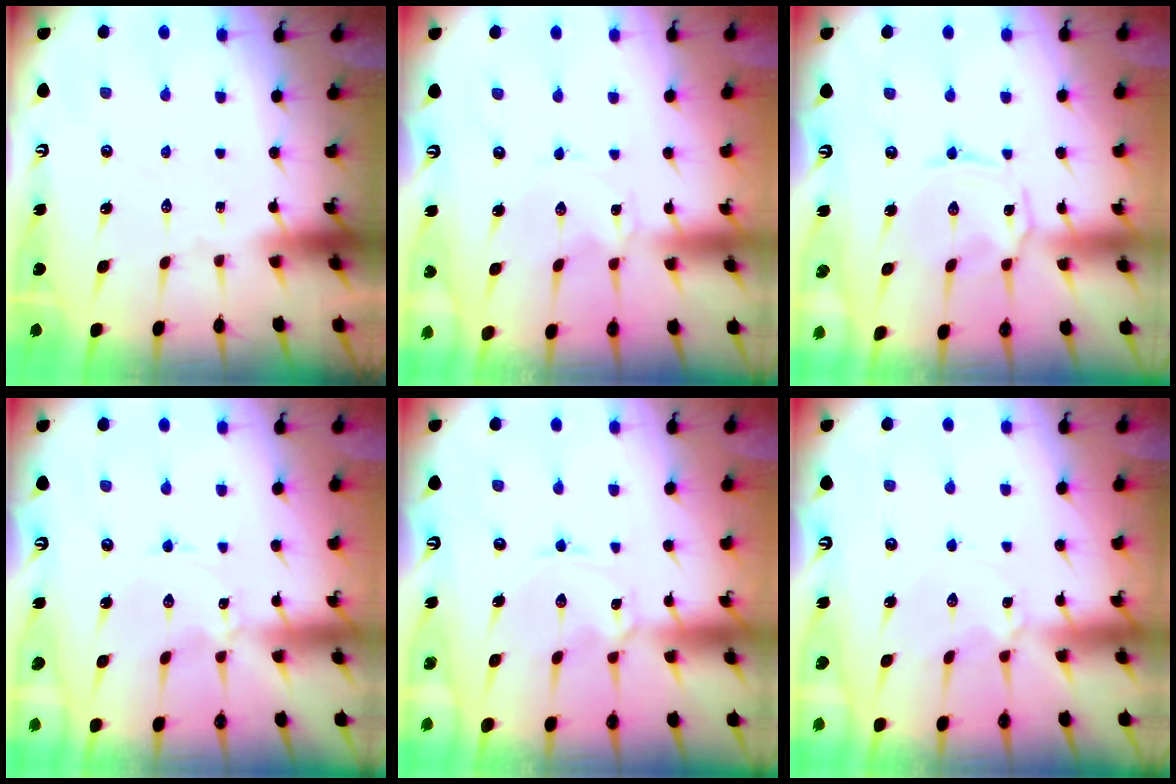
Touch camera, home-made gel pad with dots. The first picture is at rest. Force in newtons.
{"total": 0.0}
{"total": 1.5, "press": 1.4, "slide": 0.5}
{"total": 0.0}
{"total": 1.5, "press": 1.5, "slide": 0.0}
{"total": 2.3, "press": 2.3, "slide": 0.3}